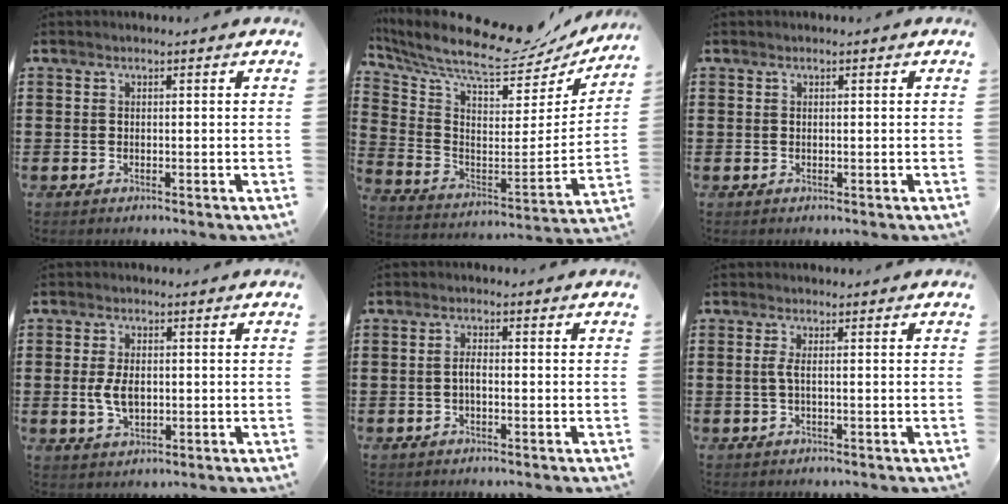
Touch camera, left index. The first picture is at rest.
{"total": 9.5, "force": [8.4, 1.5, 4.2], "torque": [-0.114, -0.073, 0.139]}
{"total": 0.0}
{"total": 4.6, "force": [-0.1, 2.7, 3.7], "torque": [-0.087, 0.002, -0.006]}
{"total": 1.8, "force": [-0.6, 0.5, 1.6], "torque": [-0.038, -0.001, -0.015]}
{"total": 1.6, "force": [-0.2, -0.1, 1.6], "torque": [-0.039, -0.005, -0.005]}